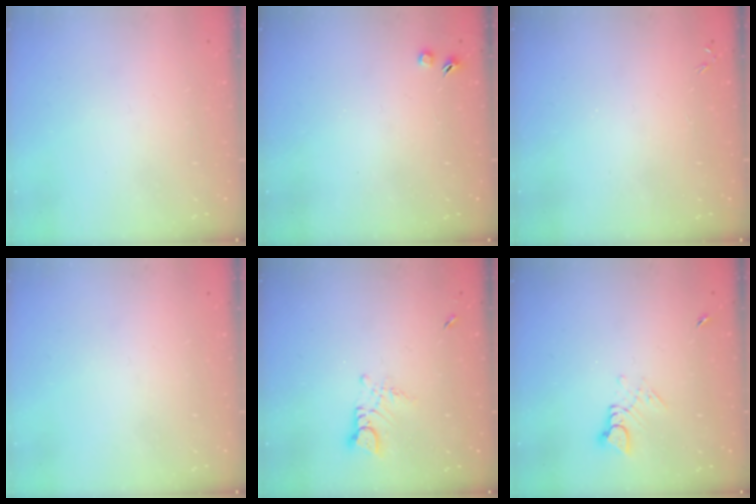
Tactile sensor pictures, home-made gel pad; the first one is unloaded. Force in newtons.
{"total": 3.0, "press": 2.9, "slide": 0.5}
{"total": 0.0}
{"total": 0.0}
{"total": 2.8, "press": 2.8, "slide": 0.3}
{"total": 3.7, "press": 3.6, "slide": 0.6}